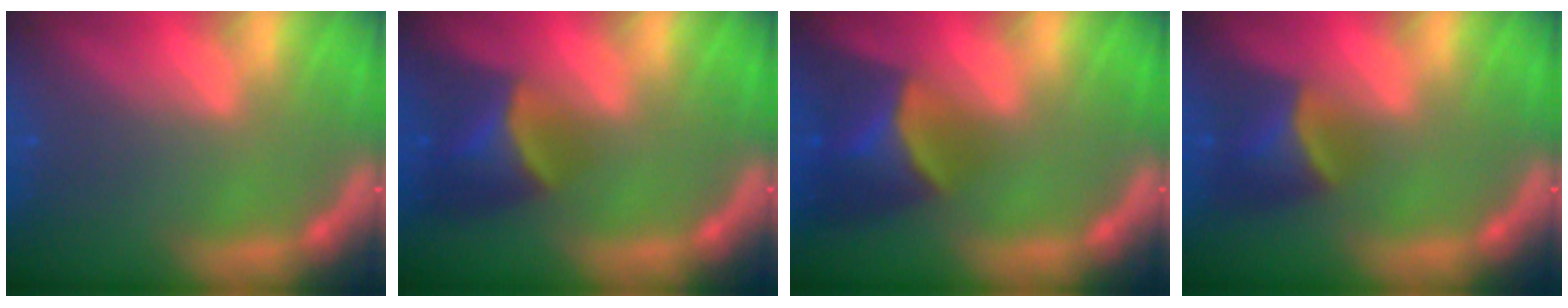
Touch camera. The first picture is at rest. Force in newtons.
{"total": 5.5}
{"total": 6.5}
{"total": 4.4}